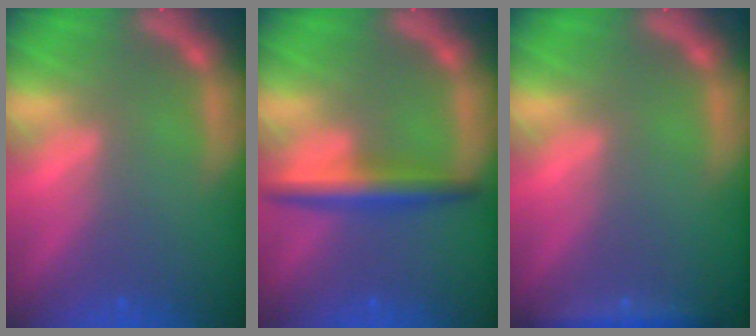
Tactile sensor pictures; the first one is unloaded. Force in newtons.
{"total": 4.0}
{"total": 2.4}